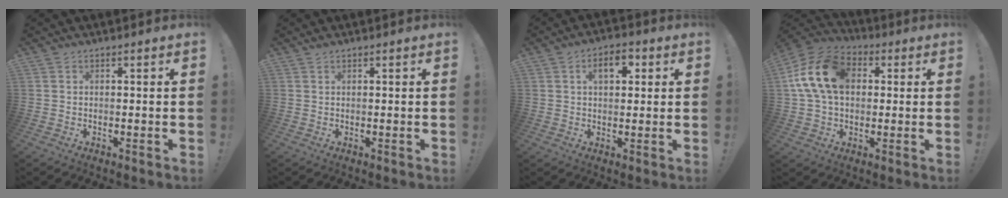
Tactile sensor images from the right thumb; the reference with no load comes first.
{"total": 0.6, "force": [0.5, 0.1, 0.3], "torque": [0.002, -0.003, 0.009]}
{"total": 6.4, "force": [2.0, 3.7, 4.8], "torque": [-0.060, 0.001, 0.027]}
{"total": 17.2, "force": [3.6, 12.1, 11.6], "torque": [-0.203, 0.012, 0.069]}